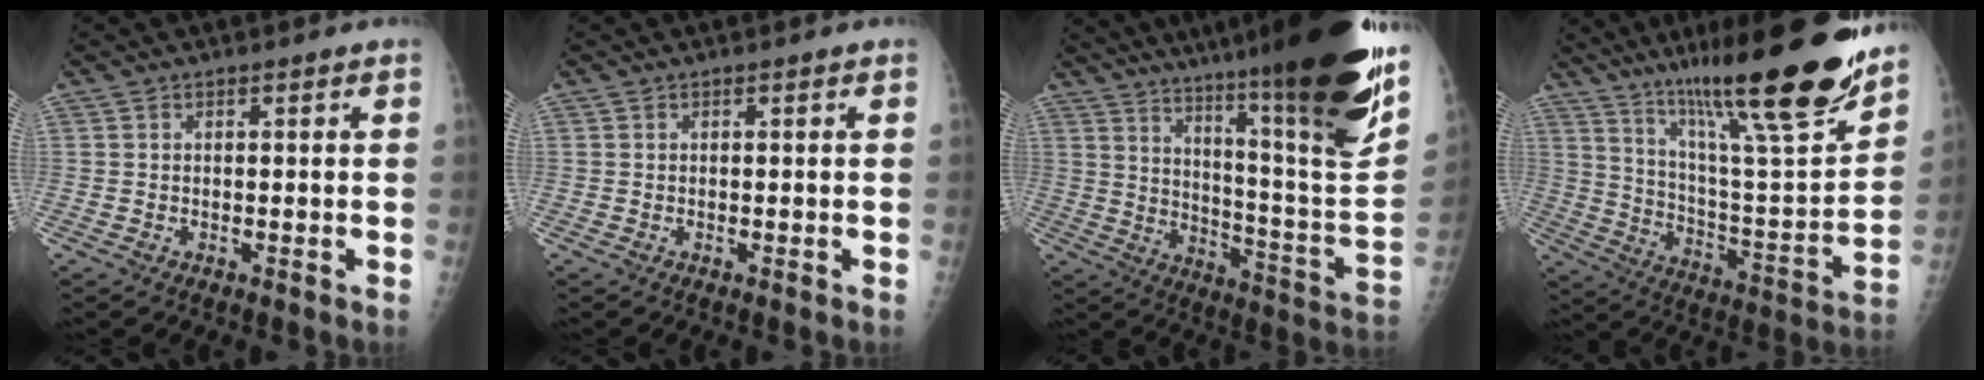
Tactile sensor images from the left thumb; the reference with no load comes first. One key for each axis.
{"total": 0.0}
{"total": 31.8, "fx": 22.3, "fy": 2.5, "fz": 22.6, "tx": -0.294, "ty": -0.117, "tz": 0.324}
{"total": 26.3, "fx": 19.2, "fy": 2.9, "fz": 17.7, "tx": -0.259, "ty": -0.086, "tz": 0.315}